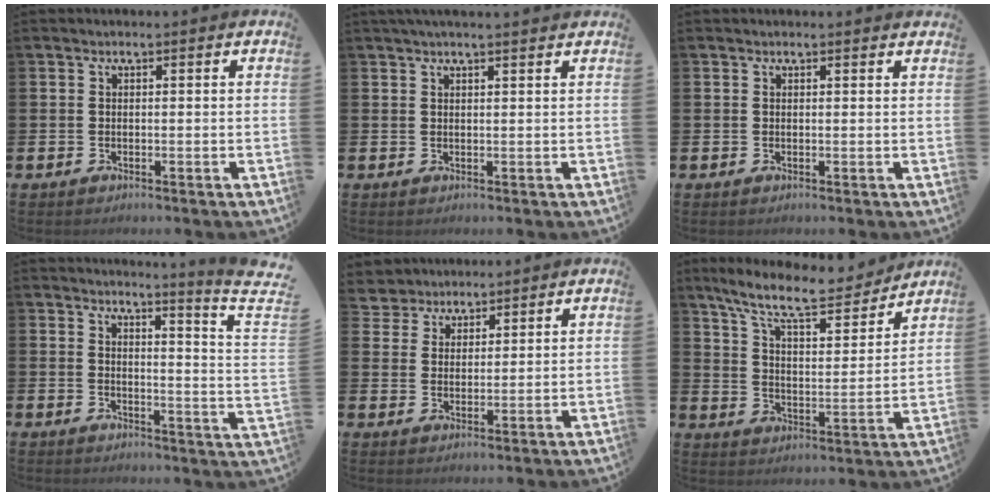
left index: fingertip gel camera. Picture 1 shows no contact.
{"total": 1.6, "force": [1.4, -0.2, 0.6], "torque": [-0.009, -0.004, 0.026]}
{"total": 0.0}
{"total": 3.2, "force": [2.6, -0.9, 1.6], "torque": [-0.033, -0.046, 0.031]}
{"total": 4.0, "force": [3.6, 1.5, -1.0], "torque": [-0.005, -0.014, 0.067]}
{"total": 10.6, "force": [9.3, 2.1, 4.7], "torque": [-0.125, -0.052, 0.161]}